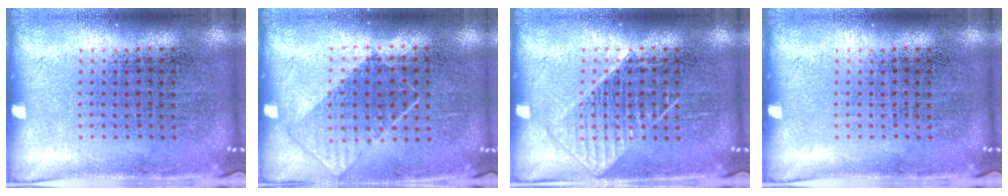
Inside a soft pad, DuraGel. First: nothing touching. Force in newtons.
{"total": 0.8, "press": 0.7, "slide": 0.5}
{"total": 1.7, "press": 1.7, "slide": 0.3}
{"total": 0.0}